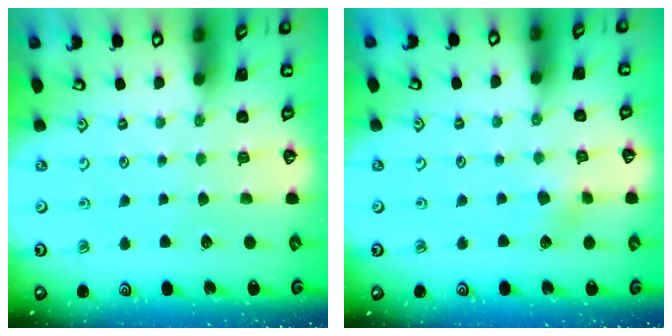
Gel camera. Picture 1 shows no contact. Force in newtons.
{"total": 3.8, "press": 3.8, "slide": 0.4}